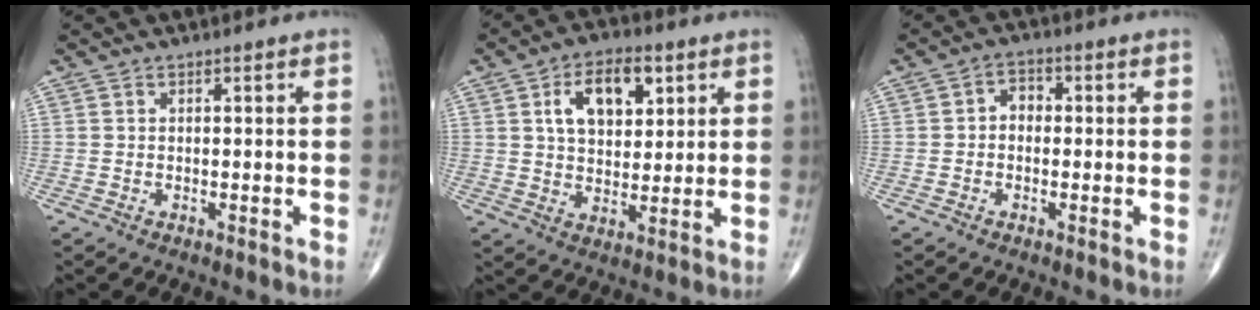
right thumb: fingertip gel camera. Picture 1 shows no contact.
{"total": 11.3, "force": [4.2, 6.6, 8.2], "torque": [-0.108, -0.007, 0.069]}
{"total": 3.2, "force": [-0.1, 2.4, 2.1], "torque": [-0.019, 0.016, -0.012]}